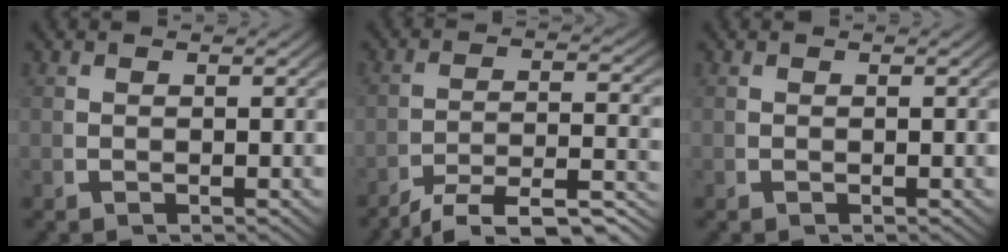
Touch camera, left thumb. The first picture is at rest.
{"total": 7.1, "force": [-4.3, 3.3, 4.6], "torque": [-0.067, -0.016, -0.059]}
{"total": 0.0}